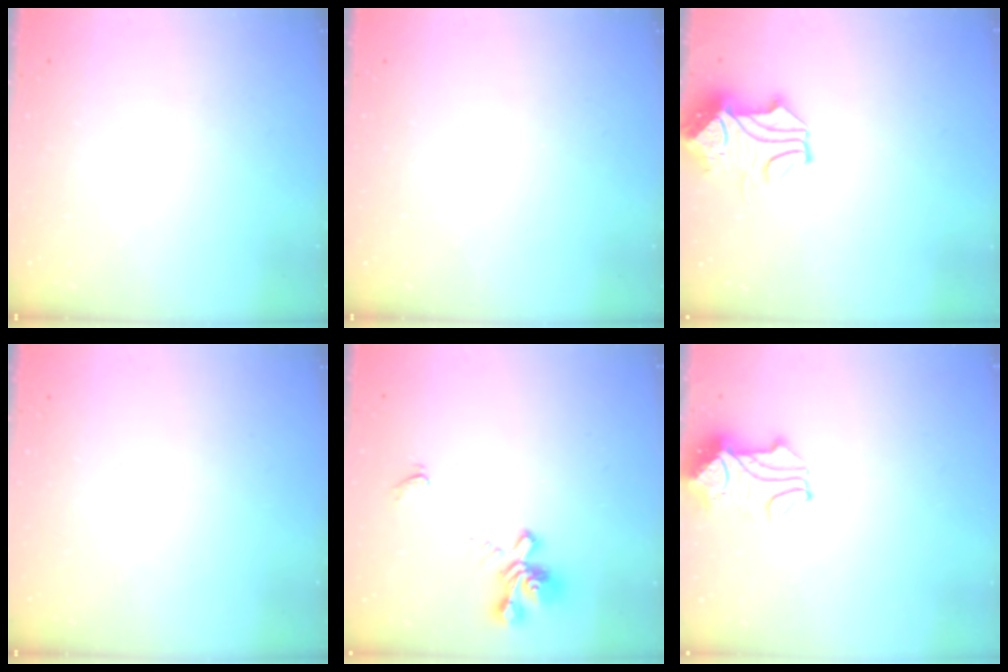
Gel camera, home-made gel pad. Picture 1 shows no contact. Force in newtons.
{"total": 0.0}
{"total": 2.1, "press": 2.0, "slide": 0.7}
{"total": 0.0}
{"total": 2.4, "press": 2.1, "slide": 1.3}
{"total": 5.2, "press": 5.1, "slide": 1.0}